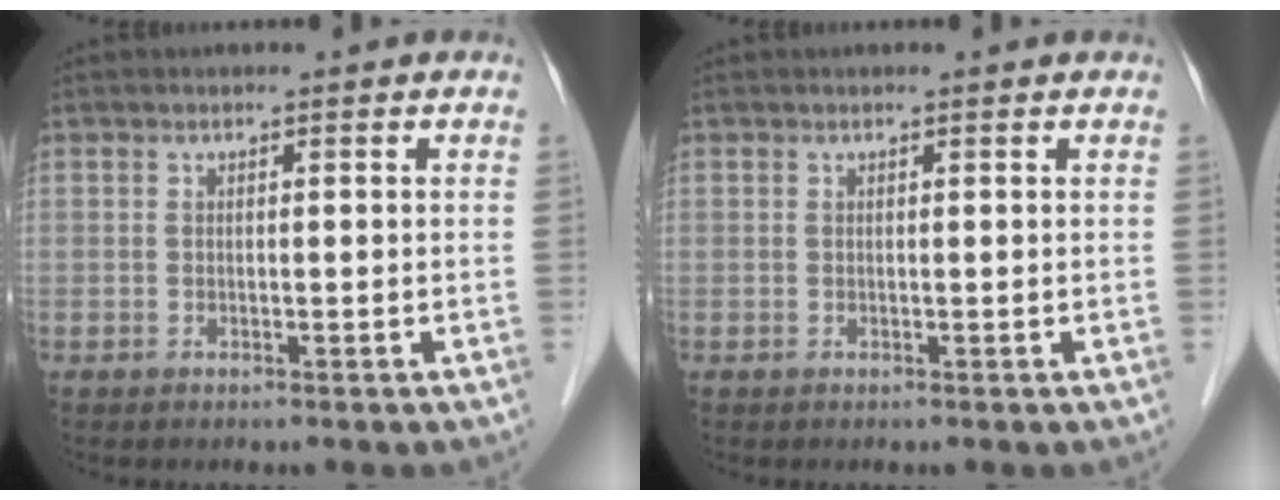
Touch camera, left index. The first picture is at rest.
{"total": 0.6, "force": [0.6, 0.0, 0.1], "torque": [-0.007, 0.003, 0.007]}